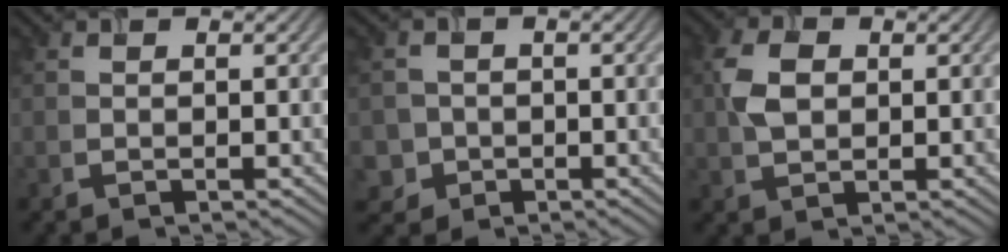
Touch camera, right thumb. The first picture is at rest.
{"total": 2.9, "force": [-1.0, 2.6, 0.2], "torque": [0.001, -0.006, -0.028]}
{"total": 4.3, "force": [0.8, 3.0, 3.0], "torque": [-0.071, 0.005, 0.010]}